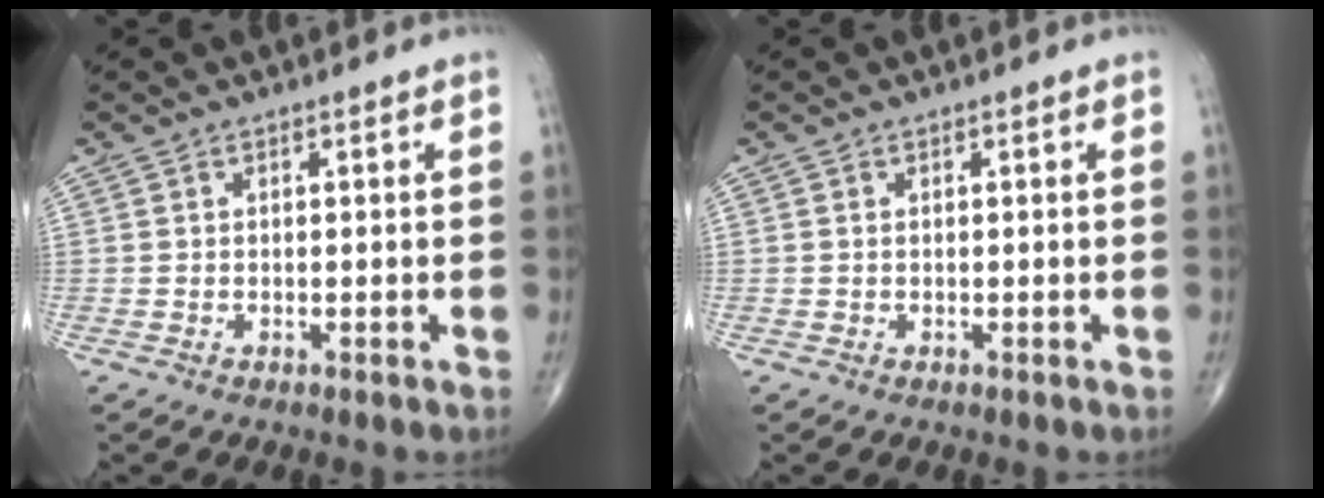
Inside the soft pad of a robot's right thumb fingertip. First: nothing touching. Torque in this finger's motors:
{"motor_torque": [-0.10, 0.14, 0.12, 0.10, 0.03]}